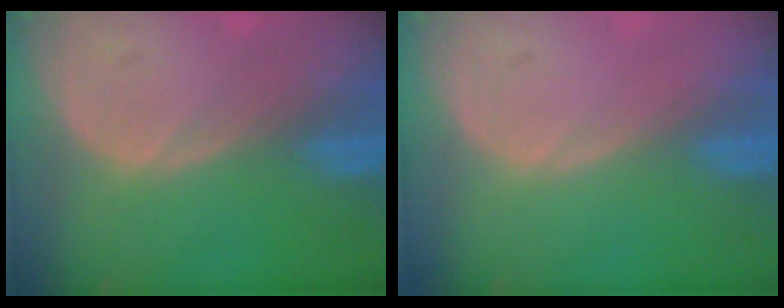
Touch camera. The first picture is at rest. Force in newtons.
{"total": 0.0}